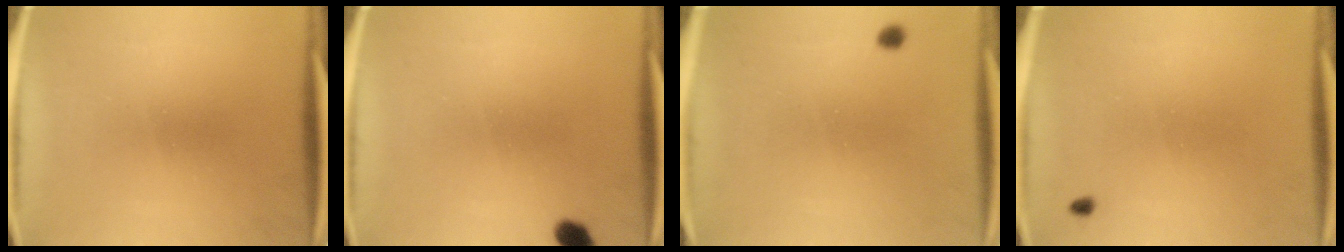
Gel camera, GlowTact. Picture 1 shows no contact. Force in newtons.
{"total": 2.7}
{"total": 0.9}
{"total": 0.6}